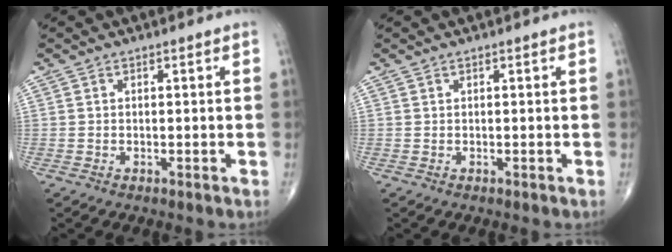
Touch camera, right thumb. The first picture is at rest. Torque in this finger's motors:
{"motor_torque": [-0.01, 0.01, 0.07, 0.08, 0.00]}